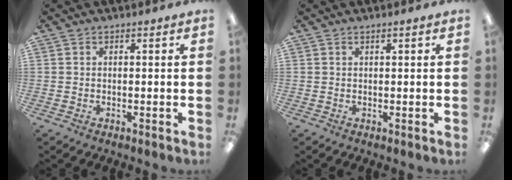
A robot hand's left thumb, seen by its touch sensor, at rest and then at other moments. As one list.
[{"total": 0.6, "force": [0.5, 0.1, 0.4], "torque": [-0.008, 0.001, 0.008]}]